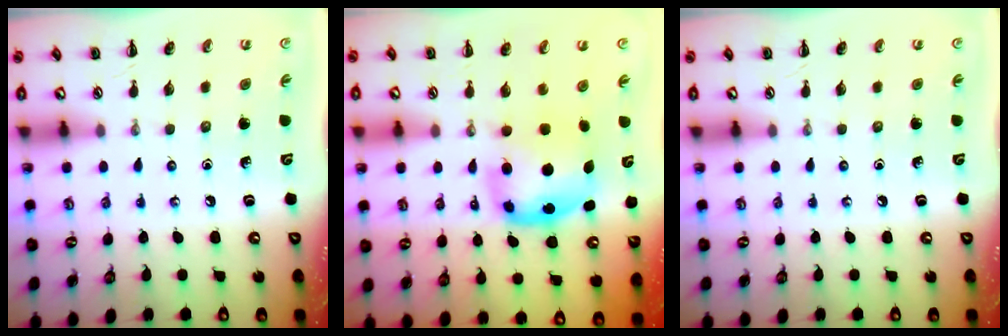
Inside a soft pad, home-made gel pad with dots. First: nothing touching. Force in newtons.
{"total": 6.0, "press": 5.9, "slide": 0.7}
{"total": 0.0}